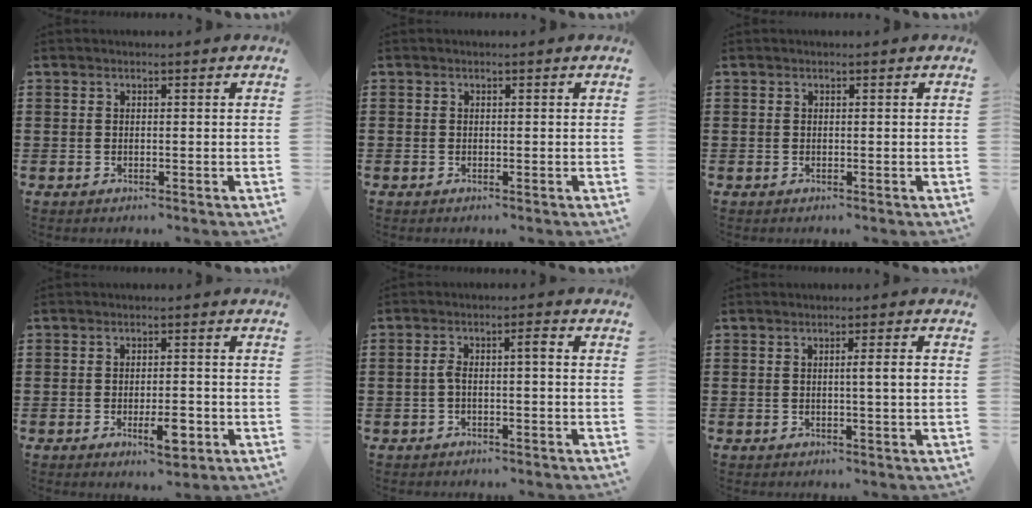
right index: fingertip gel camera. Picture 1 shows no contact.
{"total": 0.0}
{"total": 0.0}
{"total": 4.4, "force": [-1.9, 1.3, 3.8], "torque": [-0.060, -0.001, -0.030]}
{"total": 2.7, "force": [-0.7, 0.4, 2.6], "torque": [-0.055, 0.001, -0.018]}
{"total": 2.6, "force": [0.1, -0.1, 2.6], "torque": [-0.046, -0.005, -0.001]}